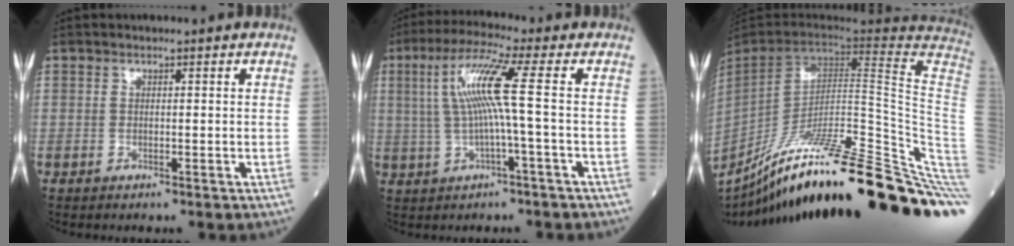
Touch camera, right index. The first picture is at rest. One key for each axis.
{"total": 8.3, "fx": 0.8, "fy": -0.9, "fz": 8.3, "tx": -0.167, "ty": 0.020, "tz": 0.018}
{"total": 38.1, "fx": -26.8, "fy": -0.3, "fz": 27.0, "tx": -0.257, "ty": -0.052, "tz": -0.390}